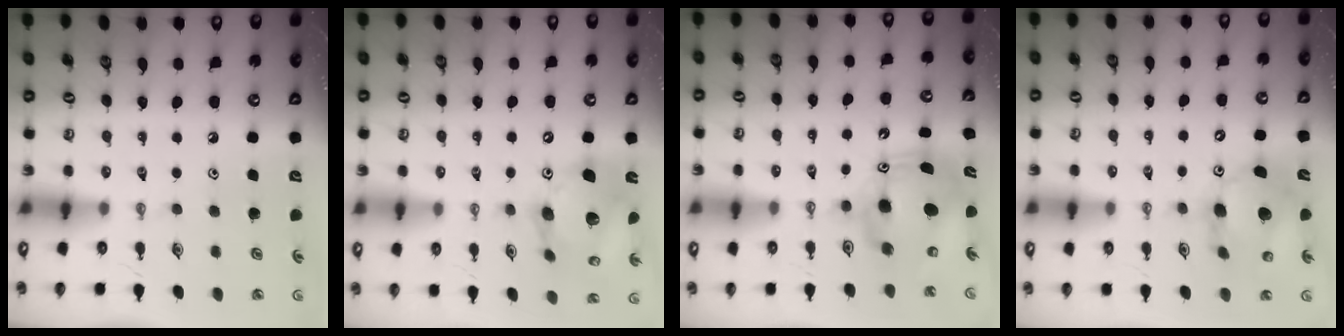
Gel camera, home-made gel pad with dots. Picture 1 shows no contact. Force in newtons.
{"total": 16.8, "press": 16.5, "slide": 3.0}
{"total": 11.4, "press": 11.3, "slide": 1.0}
{"total": 13.7, "press": 13.4, "slide": 2.6}